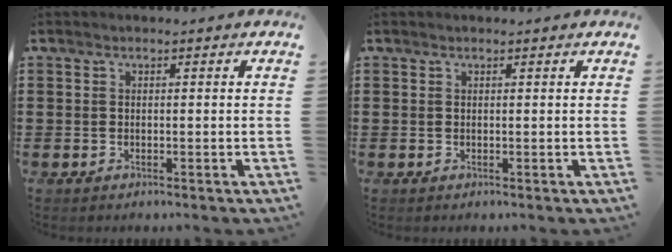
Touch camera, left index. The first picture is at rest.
{"total": 0.0}